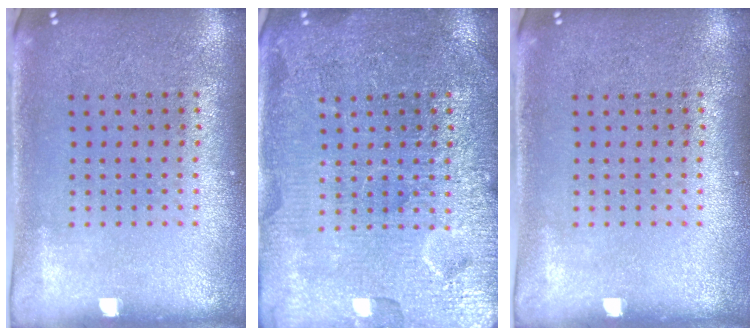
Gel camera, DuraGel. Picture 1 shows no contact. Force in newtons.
{"total": 4.2, "press": 4.2, "slide": 0.4}
{"total": 0.0}